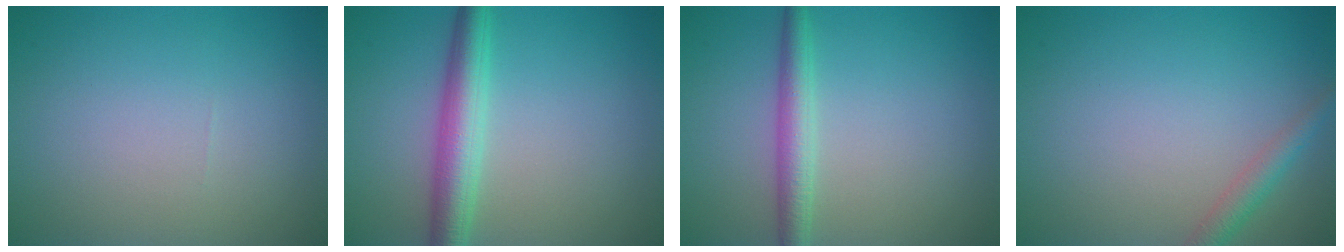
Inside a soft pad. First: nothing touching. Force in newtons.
{"total": 4.4, "press": 4.4, "slide": 0.1}
{"total": 2.8, "press": 2.8, "slide": 0.0}
{"total": 2.0, "press": 2.0, "slide": 0.1}